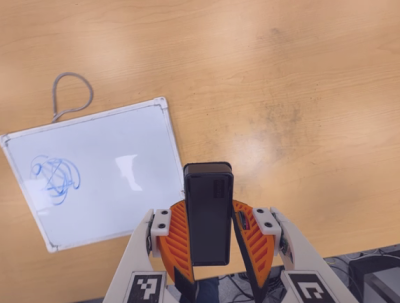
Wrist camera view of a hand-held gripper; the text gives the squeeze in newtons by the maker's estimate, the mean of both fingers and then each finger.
{"total": 5.4, "left": 5.1, "right": 5.7}